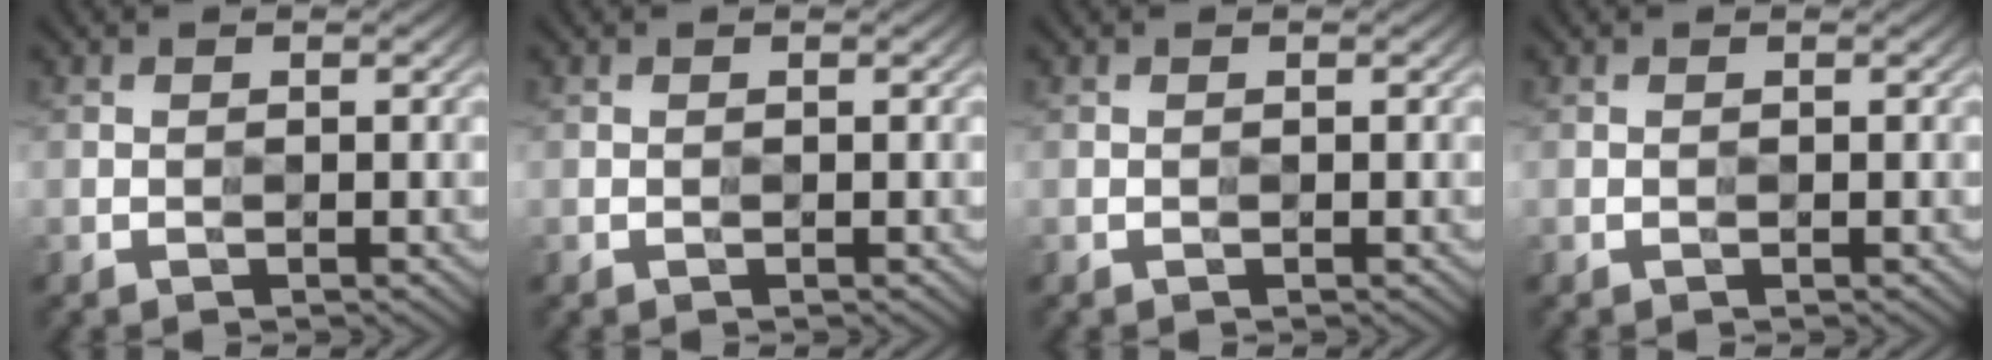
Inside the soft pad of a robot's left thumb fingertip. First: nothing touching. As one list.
[{"total": 0.0}, {"total": 0.0}, {"total": 0.0}]